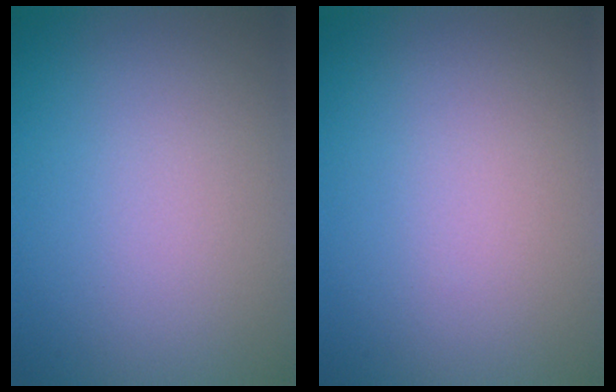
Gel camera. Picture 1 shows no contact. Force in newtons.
{"total": 0.0}